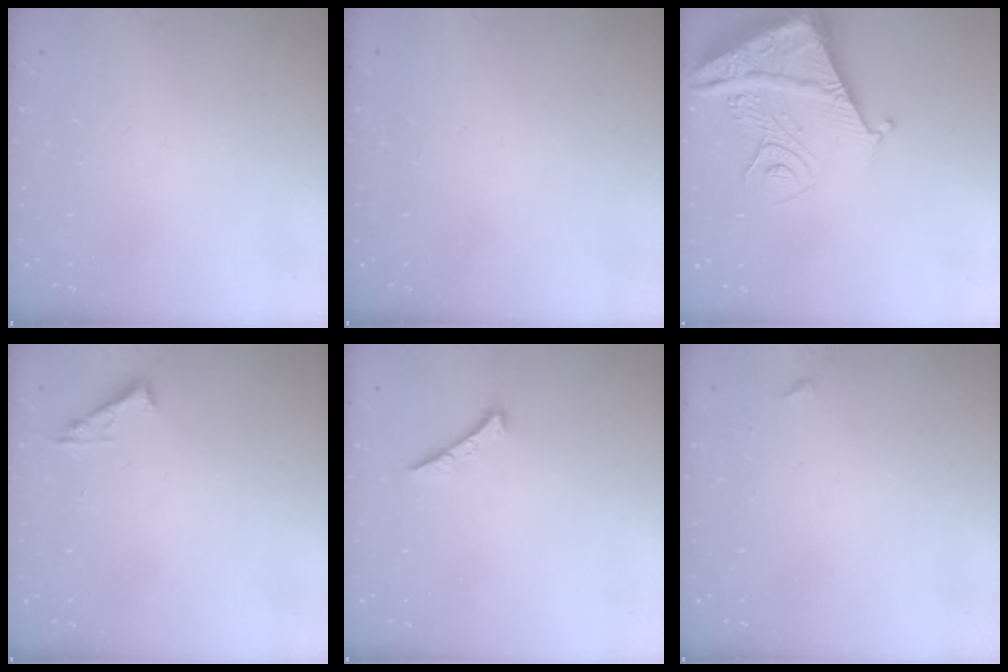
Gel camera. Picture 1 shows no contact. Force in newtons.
{"total": 1.5, "press": 1.5, "slide": 0.1}
{"total": 11.4, "press": 11.3, "slide": 1.3}
{"total": 5.3, "press": 5.2, "slide": 0.7}
{"total": 0.0}
{"total": 3.2, "press": 3.2, "slide": 0.4}